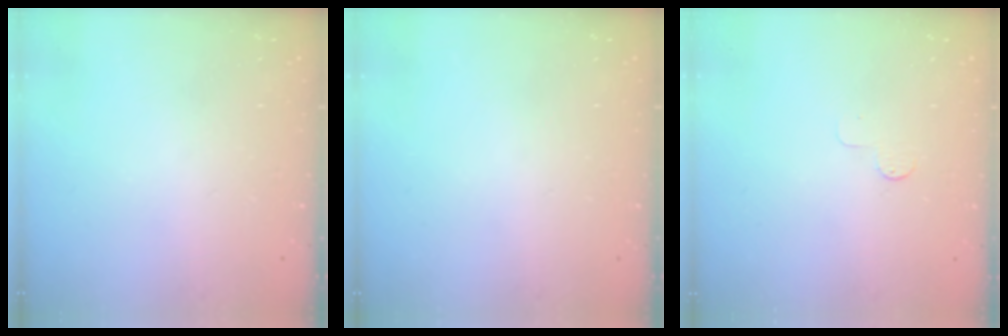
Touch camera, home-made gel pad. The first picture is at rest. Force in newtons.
{"total": 0.0}
{"total": 2.7, "press": 2.7, "slide": 0.2}